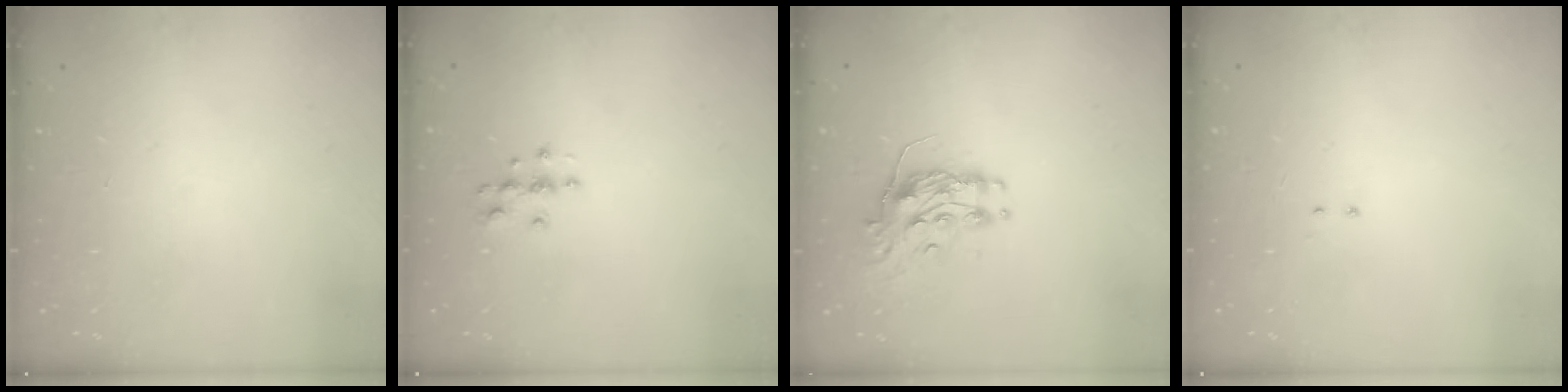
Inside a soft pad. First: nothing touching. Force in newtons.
{"total": 3.9, "press": 3.8, "slide": 0.4}
{"total": 9.2, "press": 9.2, "slide": 0.5}
{"total": 2.0, "press": 2.0, "slide": 0.4}